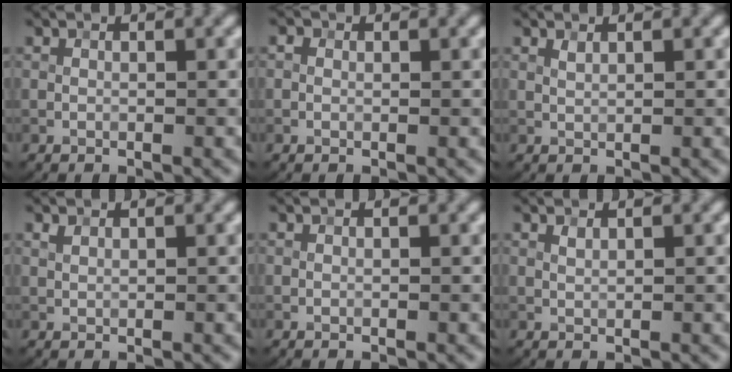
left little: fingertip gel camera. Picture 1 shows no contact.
{"total": 0.6, "force": [0.1, 0.5, 0.2], "torque": [-0.001, -0.004, -0.003]}
{"total": 0.6, "force": [0.4, 0.2, 0.4], "torque": [-0.012, -0.001, 0.010]}
{"total": 0.7, "force": [0.5, 0.3, 0.3], "torque": [-0.011, 0.001, 0.011]}
{"total": 0.0}
{"total": 0.6, "force": [0.4, 0.2, 0.4], "torque": [-0.011, 0.000, 0.009]}